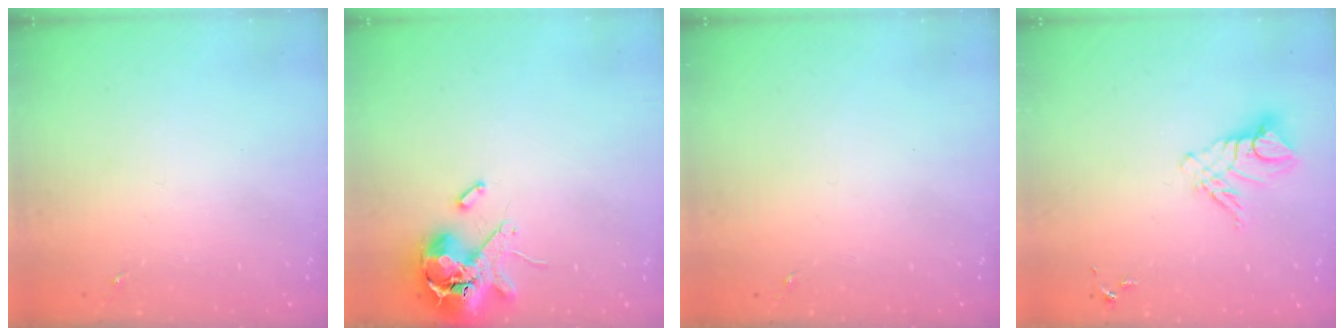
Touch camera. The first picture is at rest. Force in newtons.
{"total": 12.2, "press": 12.0, "slide": 1.8}
{"total": 0.0}
{"total": 10.4, "press": 10.3, "slide": 0.7}